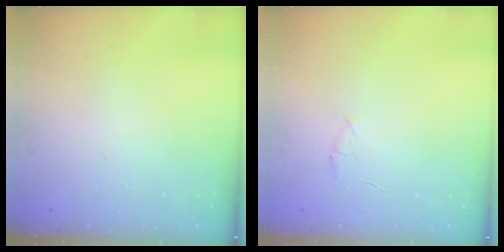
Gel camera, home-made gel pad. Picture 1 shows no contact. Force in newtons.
{"total": 4.0, "press": 3.8, "slide": 1.2}